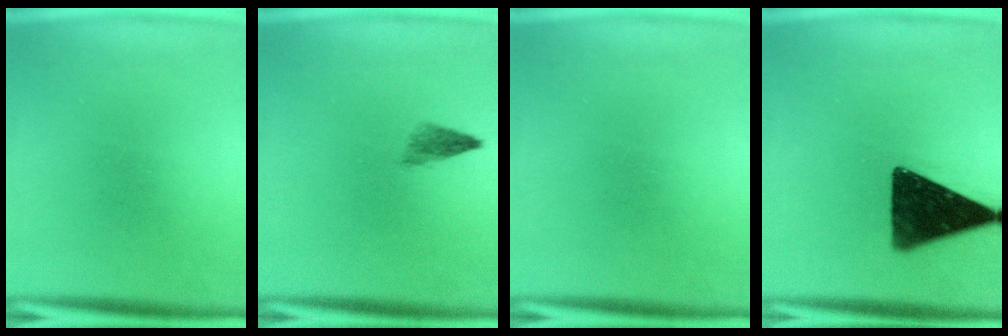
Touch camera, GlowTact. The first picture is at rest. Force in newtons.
{"total": 1.9}
{"total": 0.0}
{"total": 15.0}